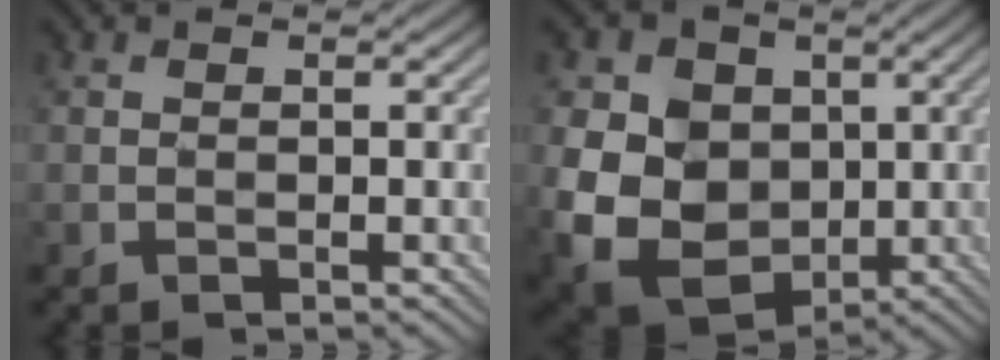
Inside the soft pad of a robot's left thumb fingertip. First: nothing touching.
{"total": 13.8, "force": [0.2, 11.4, 7.8], "torque": [-0.196, -0.013, 0.000]}